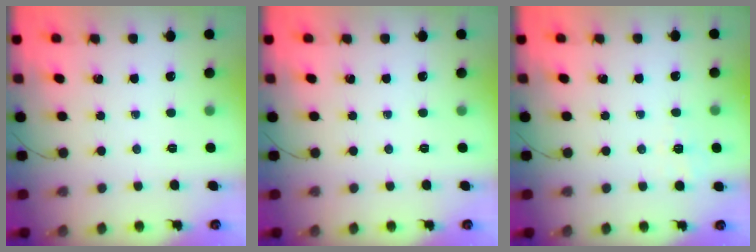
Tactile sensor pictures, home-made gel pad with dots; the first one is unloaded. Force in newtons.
{"total": 0.0}
{"total": 2.4, "press": 1.8, "slide": 1.6}